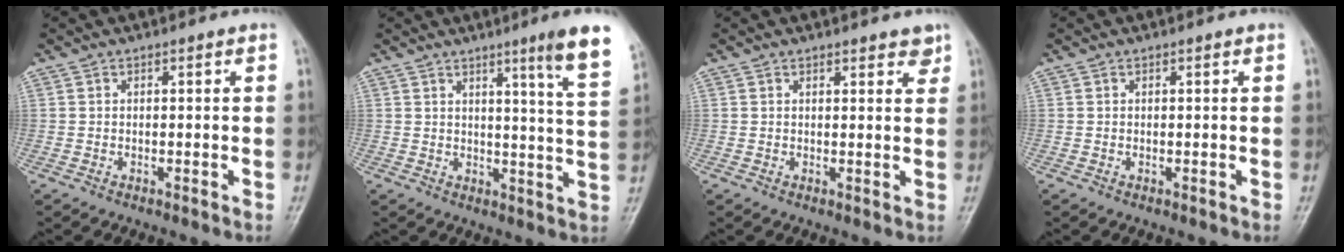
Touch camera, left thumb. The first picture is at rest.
{"total": 9.9, "force": [5.9, -0.4, 7.9], "torque": [-0.102, -0.040, 0.073]}
{"total": 2.9, "force": [2.4, 1.0, 1.4], "torque": [0.001, -0.012, 0.027]}
{"total": 0.0}